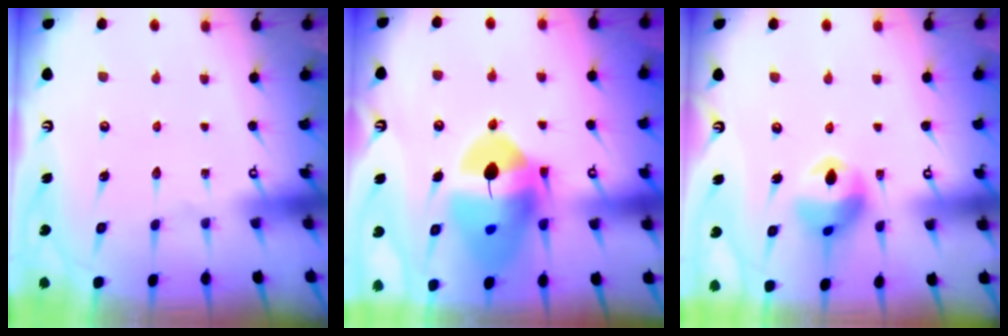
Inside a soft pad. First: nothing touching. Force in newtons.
{"total": 17.4, "press": 17.3, "slide": 2.2}
{"total": 12.3, "press": 12.2, "slide": 1.6}